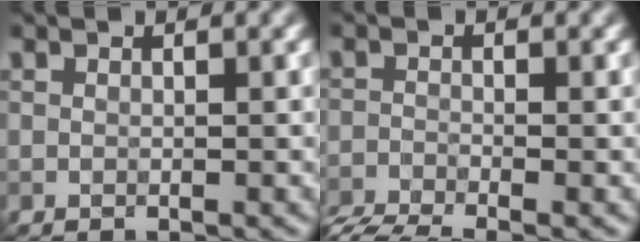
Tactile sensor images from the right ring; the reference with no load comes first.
{"total": 4.7, "force": [-4.2, 1.0, 1.8], "torque": [-0.028, -0.009, -0.064]}